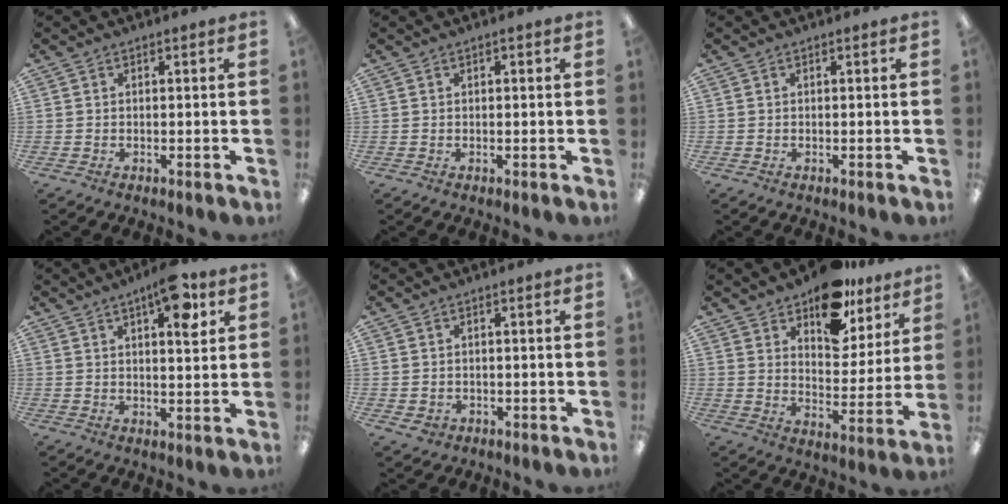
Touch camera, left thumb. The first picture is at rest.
{"total": 0.0}
{"total": 0.0}
{"total": 9.3, "force": [5.1, 3.2, 7.1], "torque": [-0.082, -0.030, 0.077]}
{"total": 1.7, "force": [-0.7, 1.5, 0.3], "torque": [-0.005, 0.001, -0.015]}
{"total": 13.9, "force": [10.8, 6.7, 5.7], "torque": [-0.080, -0.077, 0.194]}